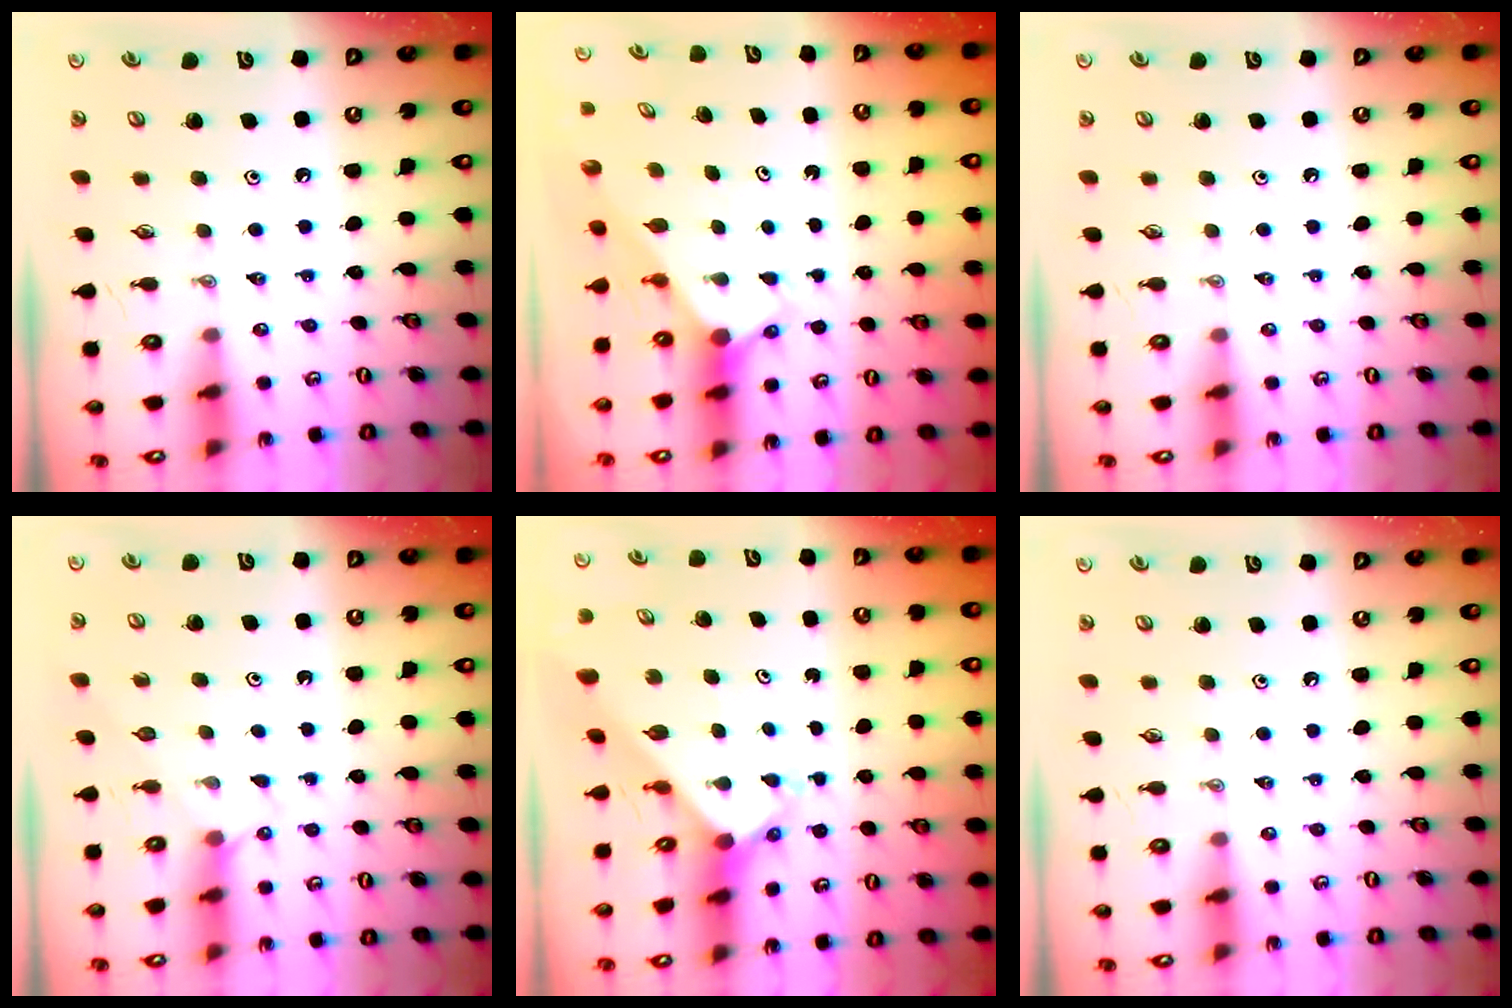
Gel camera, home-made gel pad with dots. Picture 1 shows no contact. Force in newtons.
{"total": 2.8, "press": 2.8, "slide": 0.0}
{"total": 0.0}
{"total": 3.0, "press": 2.9, "slide": 0.4}
{"total": 2.5, "press": 2.5, "slide": 0.2}
{"total": 0.0}